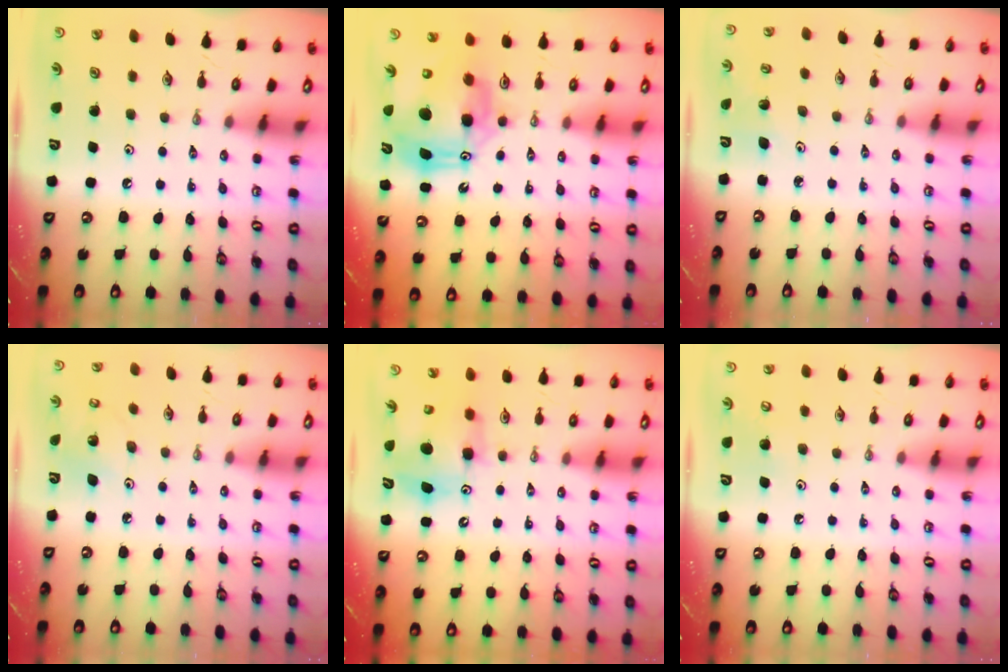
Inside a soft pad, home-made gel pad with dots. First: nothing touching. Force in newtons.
{"total": 13.8, "press": 13.8, "slide": 1.6}
{"total": 2.4, "press": 2.2, "slide": 1.0}
{"total": 4.1, "press": 4.1, "slide": 0.3}
{"total": 8.7, "press": 8.7, "slide": 0.4}
{"total": 4.8, "press": 4.7, "slide": 0.7}